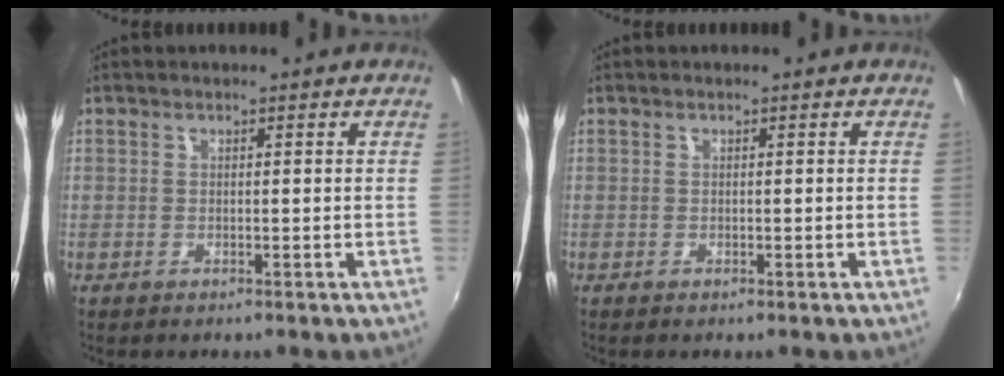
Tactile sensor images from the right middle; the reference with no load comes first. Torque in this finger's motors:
{"motor_torque": [0.01, -0.04, 0.01, 0.00]}